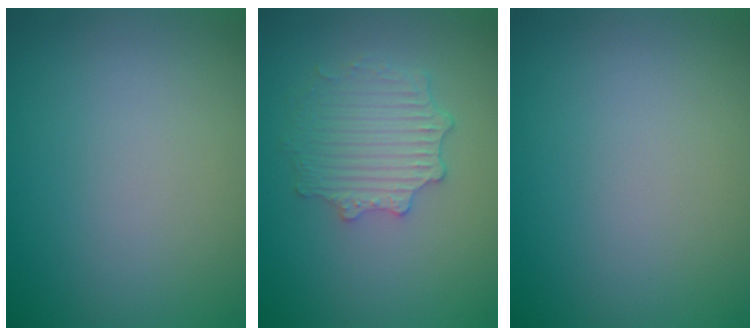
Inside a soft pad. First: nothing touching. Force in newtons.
{"total": 4.0, "press": 3.3, "slide": 2.3}
{"total": 0.0}